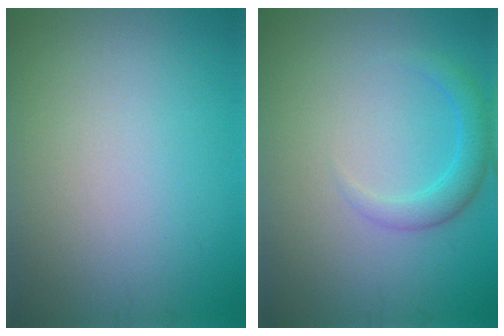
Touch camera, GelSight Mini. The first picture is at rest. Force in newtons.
{"total": 2.3, "press": 2.3, "slide": 0.1}